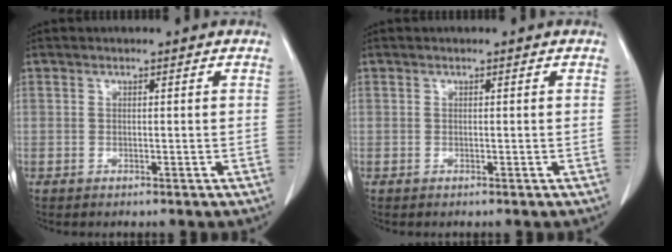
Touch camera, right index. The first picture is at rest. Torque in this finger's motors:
{"motor_torque": [0.00, 0.00, 0.00, 0.00]}